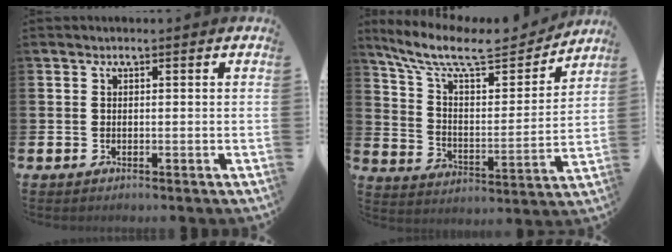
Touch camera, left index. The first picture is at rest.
{"total": 10.4, "force": [8.9, 3.0, 4.5], "torque": [-0.120, -0.057, 0.150]}